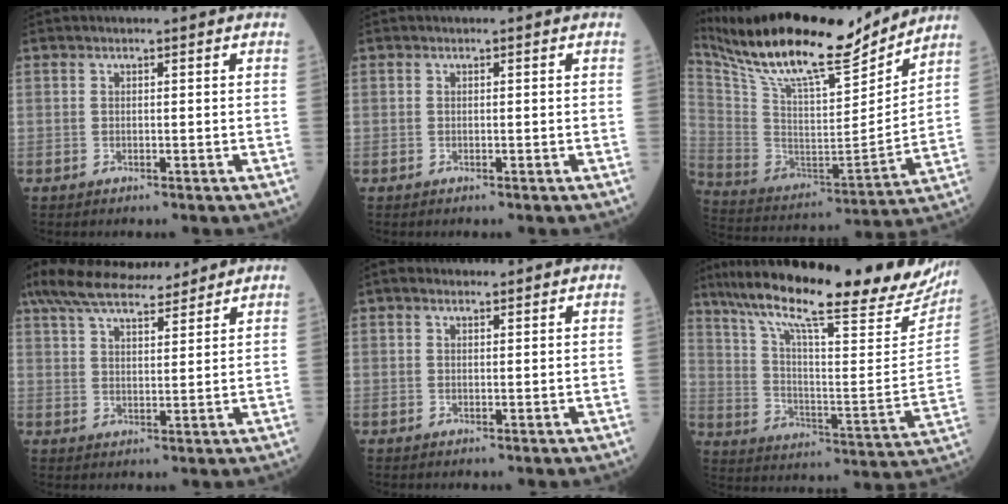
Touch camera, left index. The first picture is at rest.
{"total": 0.0}
{"total": 23.8, "force": [20.4, 3.9, 11.6], "torque": [-0.228, -0.005, 0.343]}
{"total": 14.8, "force": [12.8, 3.1, 6.8], "torque": [-0.132, 0.037, 0.211]}
{"total": 1.6, "force": [1.2, 0.7, 0.7], "torque": [-0.021, 0.015, 0.020]}
{"total": 31.5, "force": [26.0, 3.3, 17.6], "torque": [-0.279, -0.053, 0.350]}